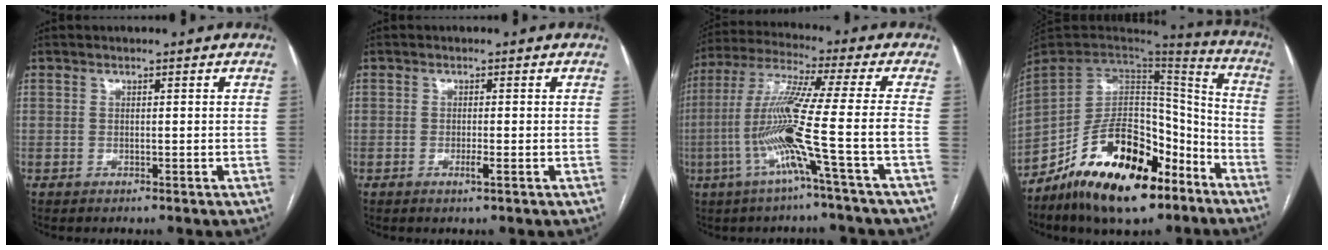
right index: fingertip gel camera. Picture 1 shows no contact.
{"total": 1.4, "force": [-0.6, 0.0, 1.3], "torque": [-0.023, -0.002, -0.011]}
{"total": 13.8, "force": [-4.4, -2.4, 12.8], "torque": [-0.256, -0.003, -0.090]}
{"total": 22.8, "force": [-13.8, 9.7, 15.4], "torque": [-0.260, 0.013, -0.230]}